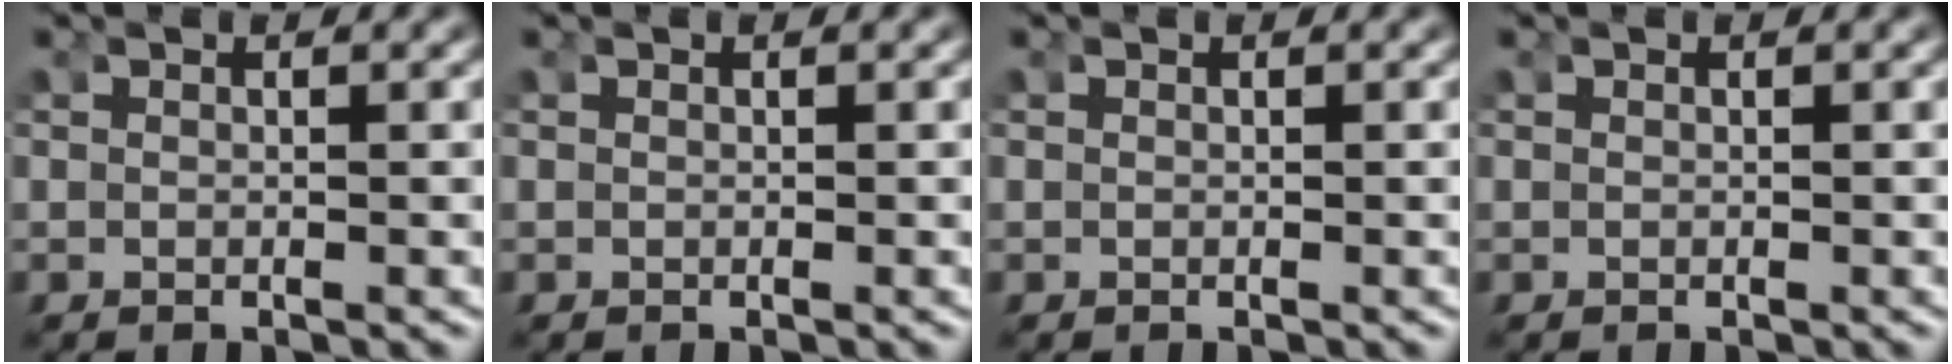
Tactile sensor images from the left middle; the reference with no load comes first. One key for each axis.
{"total": 0.0}
{"total": 0.0}
{"total": 0.0}